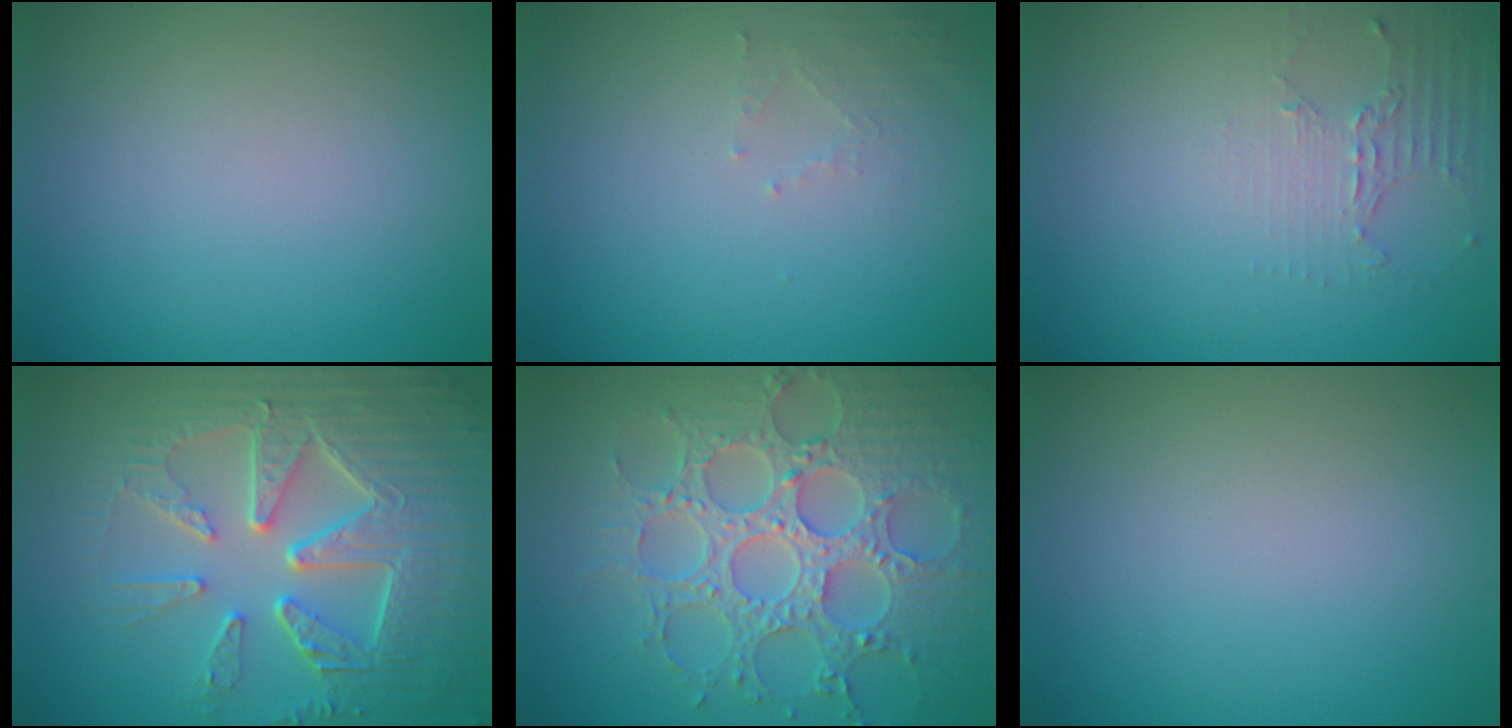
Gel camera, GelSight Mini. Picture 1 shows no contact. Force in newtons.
{"total": 1.4, "press": 1.3, "slide": 0.3}
{"total": 2.1, "press": 1.5, "slide": 1.5}
{"total": 9.0, "press": 6.5, "slide": 6.3}
{"total": 8.3, "press": 6.5, "slide": 5.1}
{"total": 0.0}